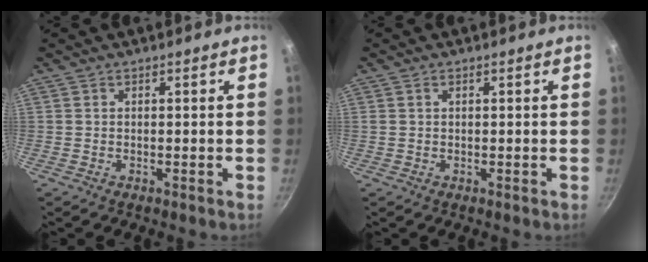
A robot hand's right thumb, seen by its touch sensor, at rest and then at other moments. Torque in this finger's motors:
{"motor_torque": [0.31, -0.53, -0.46, 0.06, -0.01]}